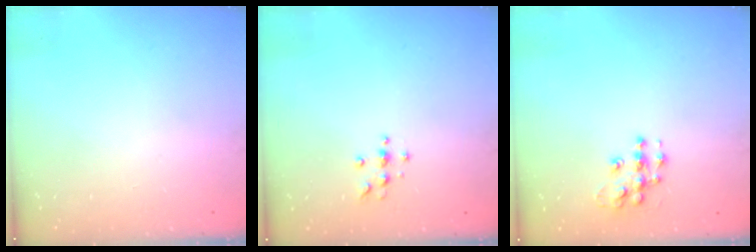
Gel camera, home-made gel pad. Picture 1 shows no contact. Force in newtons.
{"total": 4.0, "press": 4.0, "slide": 0.5}
{"total": 9.4, "press": 9.4, "slide": 0.5}